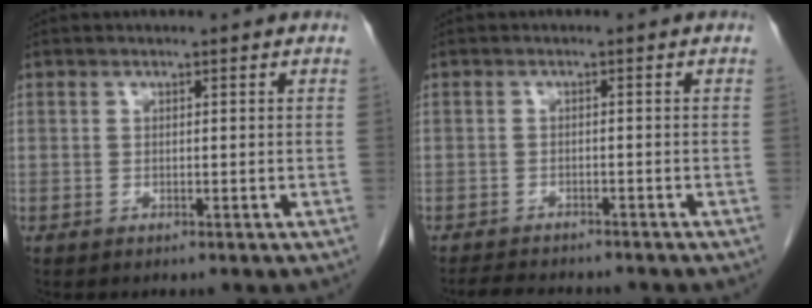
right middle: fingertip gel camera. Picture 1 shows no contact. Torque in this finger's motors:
{"motor_torque": [0.07, 0.00, 0.00, 0.00]}